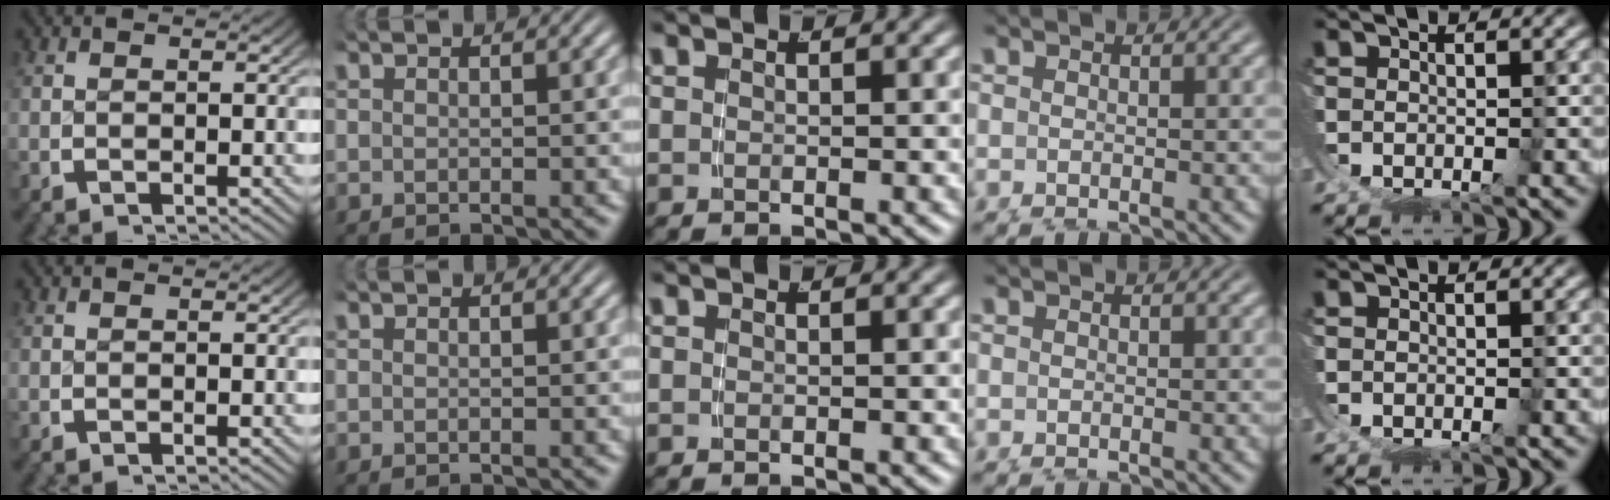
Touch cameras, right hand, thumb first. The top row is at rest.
{}